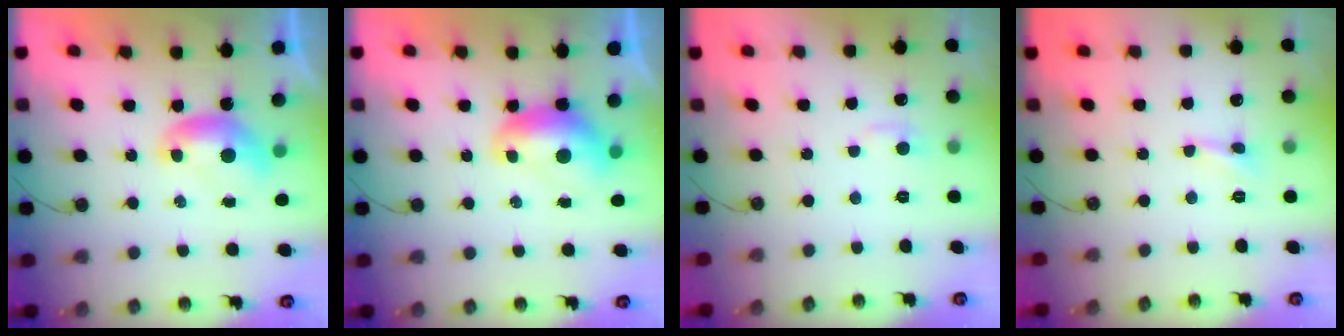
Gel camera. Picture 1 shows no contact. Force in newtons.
{"total": 1.6, "press": 1.6, "slide": 0.4}
{"total": 1.4, "press": 1.2, "slide": 0.8}
{"total": 2.1, "press": 2.0, "slide": 0.6}